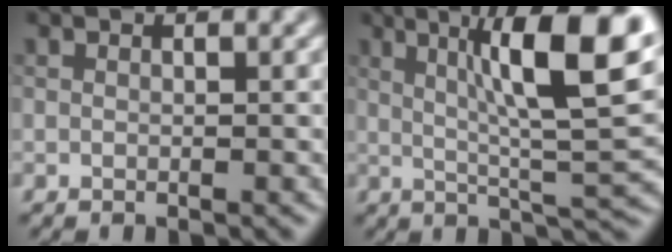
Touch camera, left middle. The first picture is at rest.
{"total": 12.0, "force": [3.8, 2.3, 11.1], "torque": [-0.156, 0.015, 0.059]}